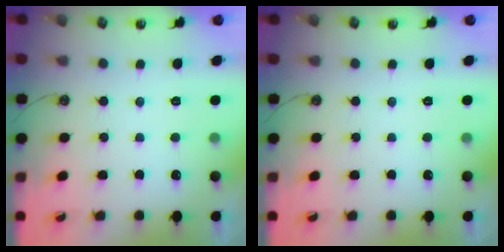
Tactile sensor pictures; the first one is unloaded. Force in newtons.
{"total": 0.0}